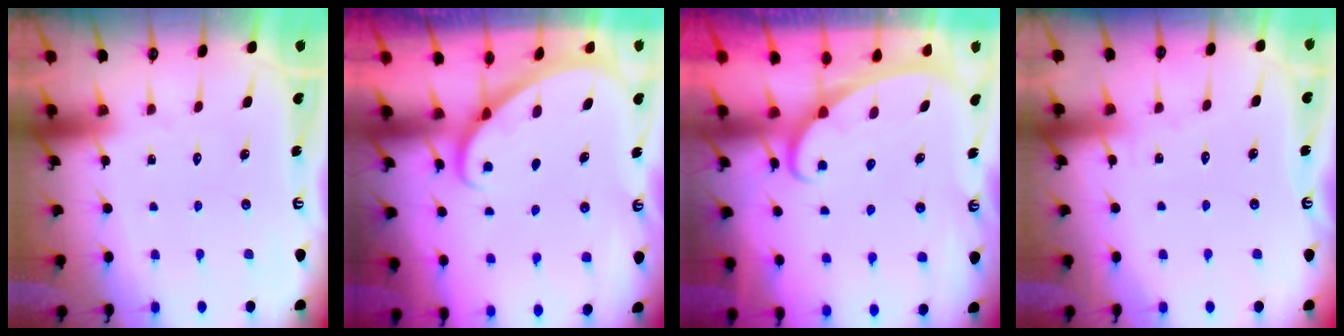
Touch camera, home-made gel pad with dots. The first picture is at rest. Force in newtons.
{"total": 2.0, "press": 2.0, "slide": 0.1}
{"total": 2.5, "press": 2.5, "slide": 0.4}
{"total": 4.2, "press": 4.1, "slide": 0.5}